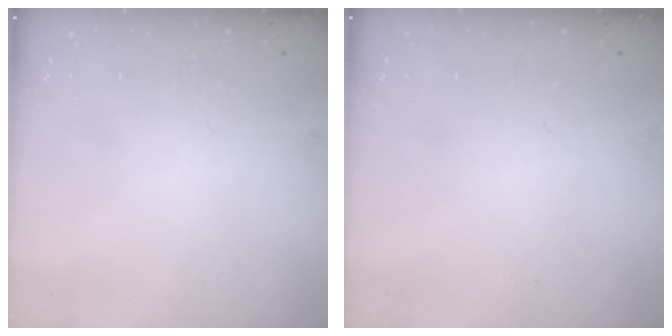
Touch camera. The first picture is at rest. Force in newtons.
{"total": 0.0}